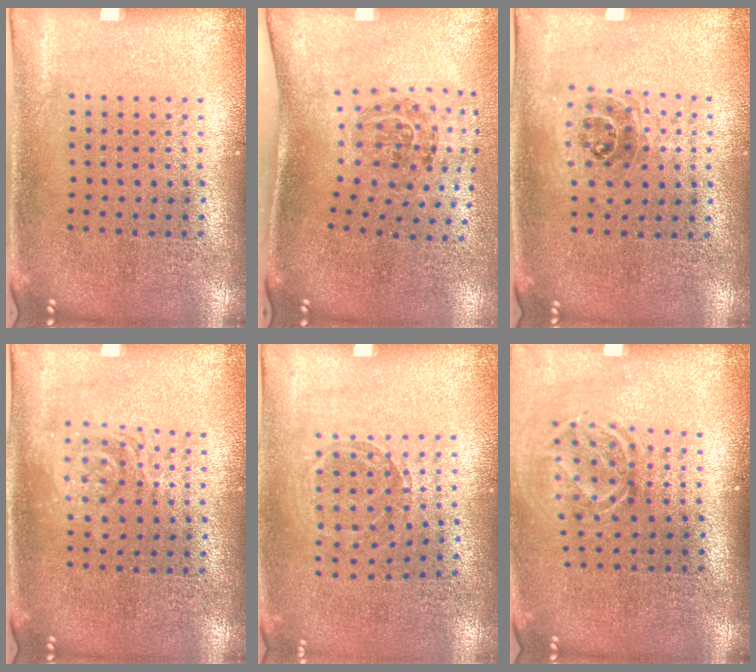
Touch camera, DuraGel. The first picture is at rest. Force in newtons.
{"total": 1.8, "press": 1.1, "slide": 1.4}
{"total": 1.0, "press": 0.9, "slide": 0.5}
{"total": 1.1, "press": 1.1, "slide": 0.3}
{"total": 0.8, "press": 0.8, "slide": 0.1}
{"total": 1.6, "press": 1.1, "slide": 1.2}